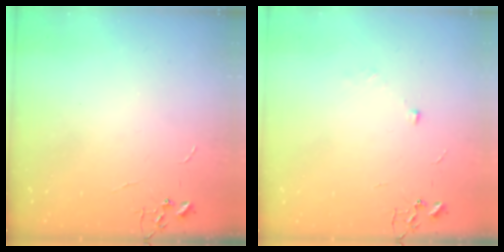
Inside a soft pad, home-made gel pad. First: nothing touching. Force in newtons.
{"total": 4.3, "press": 4.2, "slide": 1.2}